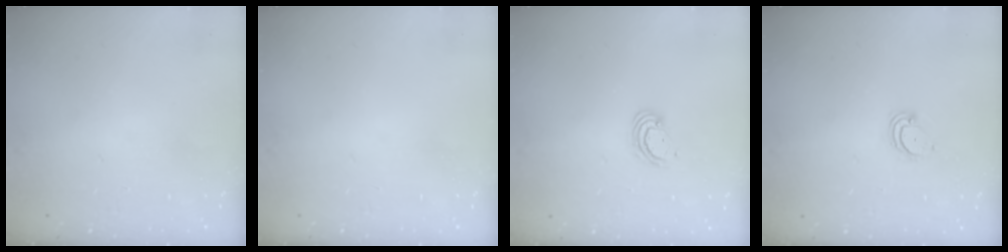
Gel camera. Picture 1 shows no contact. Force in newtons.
{"total": 0.0}
{"total": 2.9, "press": 2.9, "slide": 0.3}
{"total": 3.9, "press": 3.9, "slide": 0.2}